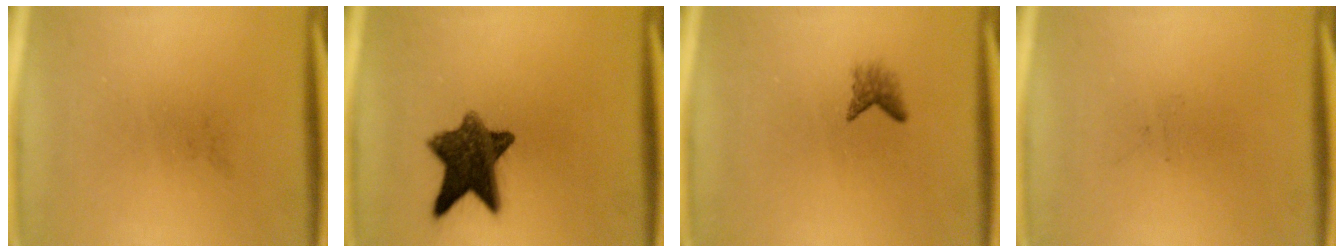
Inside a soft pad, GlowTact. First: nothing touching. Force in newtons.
{"total": 10.4}
{"total": 1.6}
{"total": 0.0}